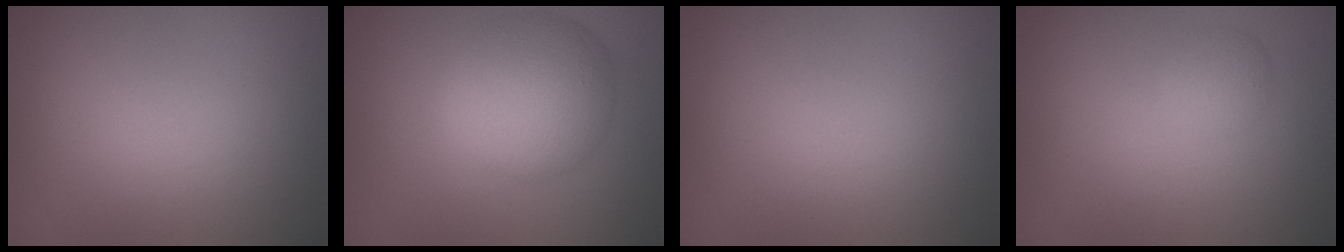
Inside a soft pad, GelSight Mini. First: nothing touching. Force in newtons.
{"total": 8.0, "press": 8.0, "slide": 0.1}
{"total": 0.0}
{"total": 1.5, "press": 1.5, "slide": 0.1}